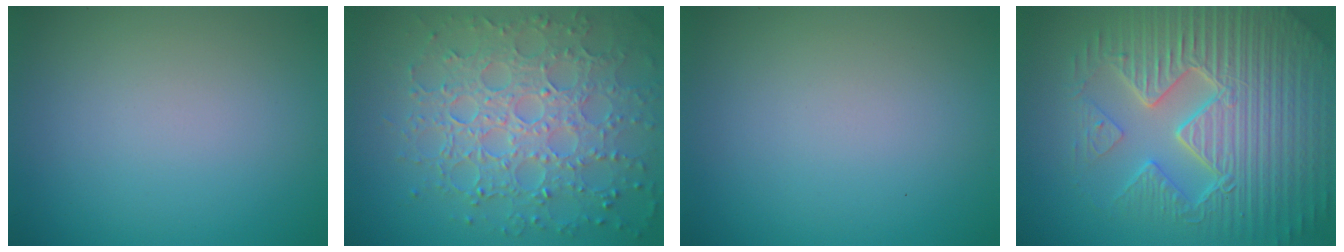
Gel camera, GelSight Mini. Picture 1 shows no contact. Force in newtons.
{"total": 8.2, "press": 5.9, "slide": 5.7}
{"total": 0.0}
{"total": 9.7, "press": 6.9, "slide": 6.8}